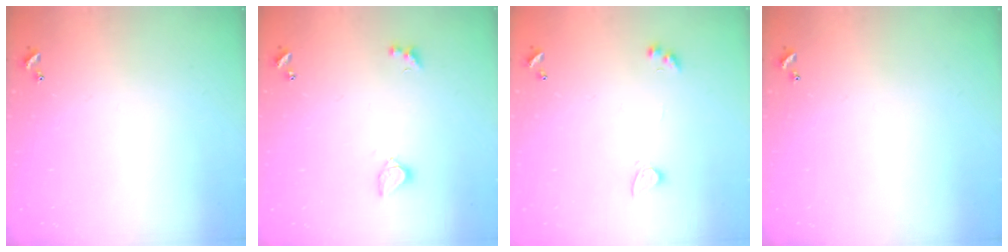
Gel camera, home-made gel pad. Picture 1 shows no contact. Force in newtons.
{"total": 4.3, "press": 4.2, "slide": 0.8}
{"total": 2.9, "press": 2.6, "slide": 1.3}
{"total": 0.0}